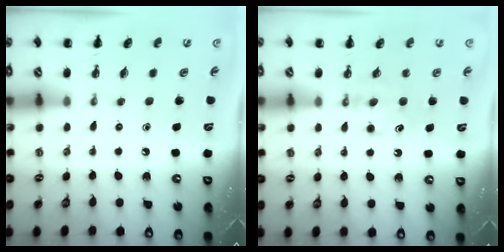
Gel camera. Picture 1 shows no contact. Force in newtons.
{"total": 5.7, "press": 5.6, "slide": 1.5}